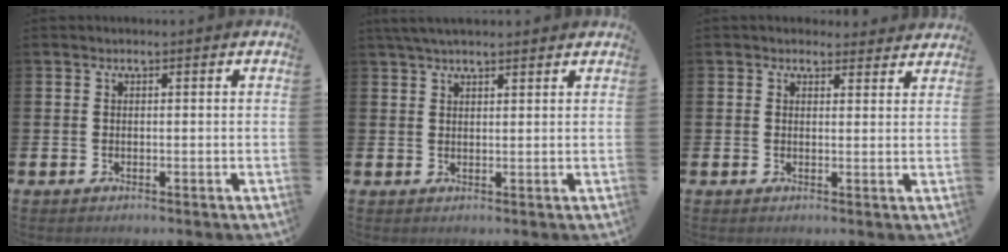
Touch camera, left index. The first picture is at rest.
{"total": 3.2, "force": [2.8, 0.7, 1.4], "torque": [-0.029, -0.003, 0.052]}
{"total": 2.3, "force": [2.2, 0.8, -0.1], "torque": [0.009, -0.008, 0.037]}